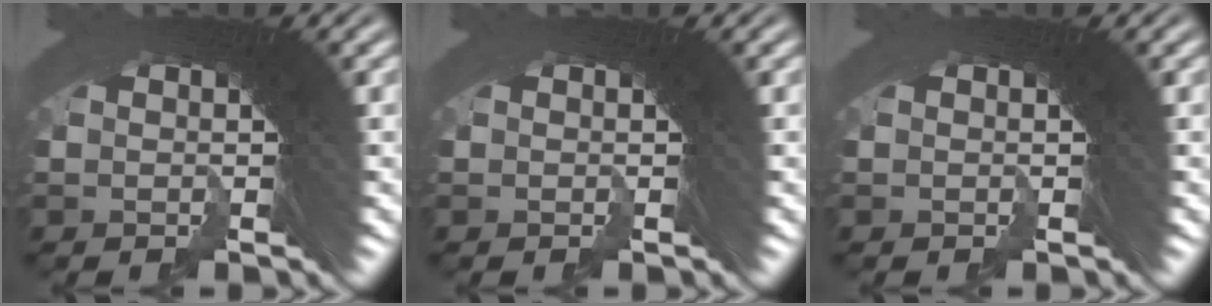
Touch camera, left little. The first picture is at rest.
{"total": 0.0}
{"total": 0.0}